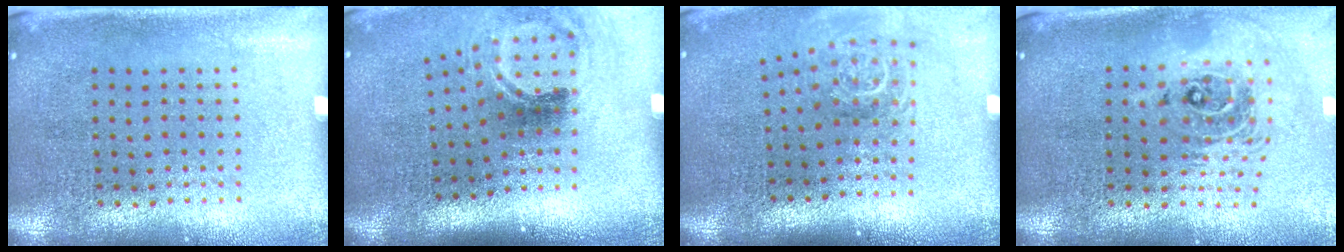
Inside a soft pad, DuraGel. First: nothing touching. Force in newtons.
{"total": 2.0, "press": 1.3, "slide": 1.6}
{"total": 1.8, "press": 1.2, "slide": 1.3}
{"total": 2.1, "press": 1.7, "slide": 1.4}